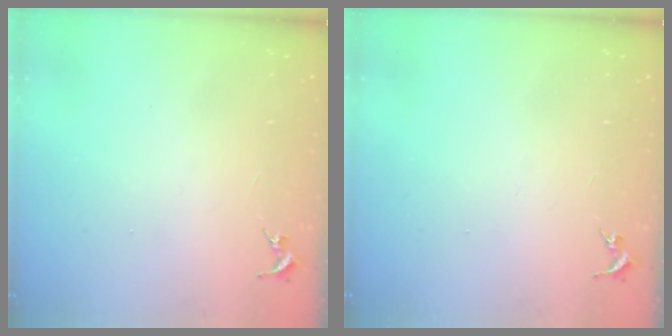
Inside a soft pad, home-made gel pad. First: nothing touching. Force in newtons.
{"total": 0.0}